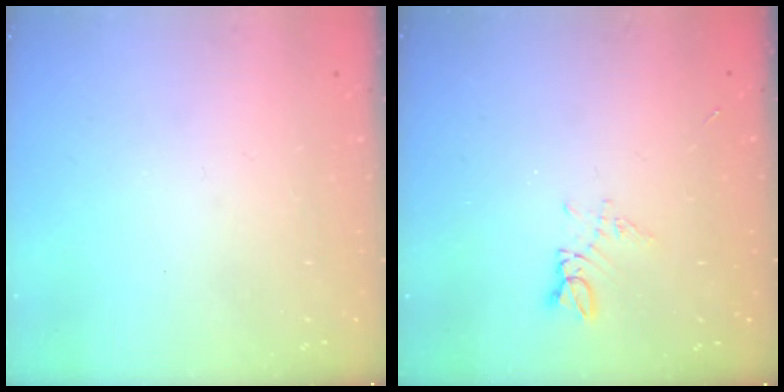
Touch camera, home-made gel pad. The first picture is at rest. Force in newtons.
{"total": 4.9, "press": 4.9, "slide": 0.6}